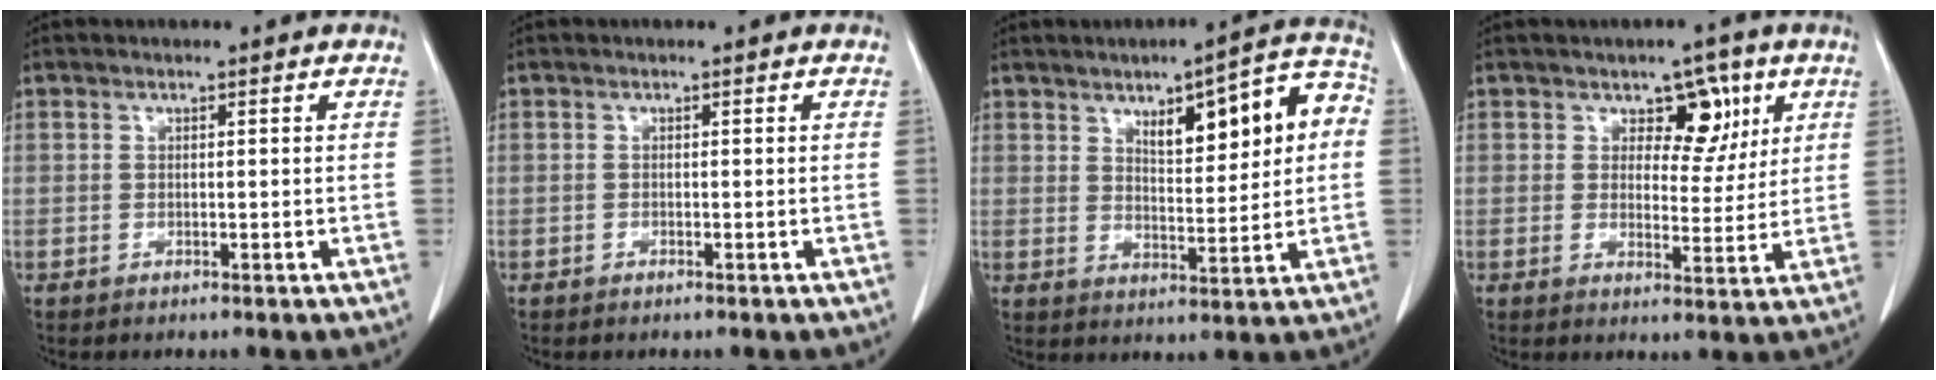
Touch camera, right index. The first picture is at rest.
{"total": 0.0}
{"total": 12.0, "force": [3.5, 3.6, 10.9], "torque": [-0.143, 0.030, 0.051]}
{"total": 6.0, "force": [2.9, 3.7, 3.7], "torque": [-0.038, 0.005, 0.042]}